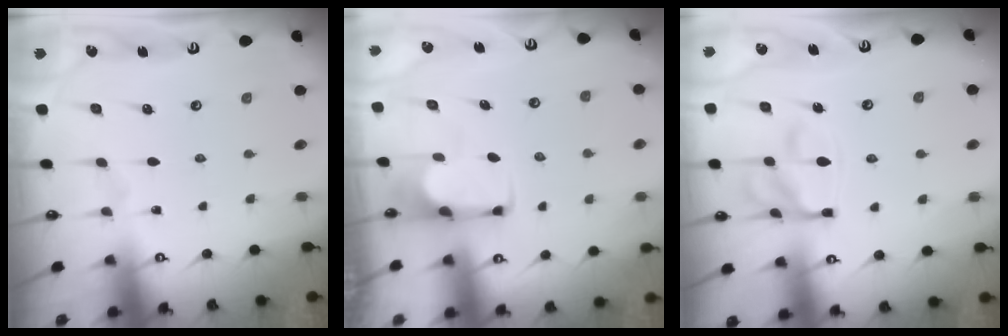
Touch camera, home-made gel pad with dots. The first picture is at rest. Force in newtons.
{"total": 1.9, "press": 1.7, "slide": 0.7}
{"total": 13.9, "press": 13.8, "slide": 1.5}